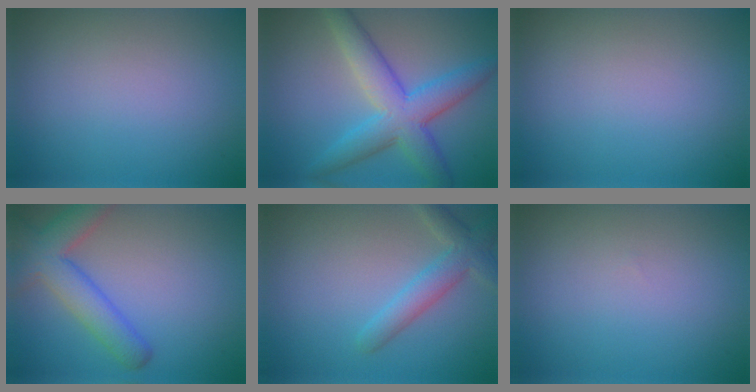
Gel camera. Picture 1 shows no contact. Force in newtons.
{"total": 6.4, "press": 6.4, "slide": 0.1}
{"total": 0.0}
{"total": 5.4, "press": 5.3, "slide": 0.3}
{"total": 3.3, "press": 3.3, "slide": 0.2}
{"total": 0.0}